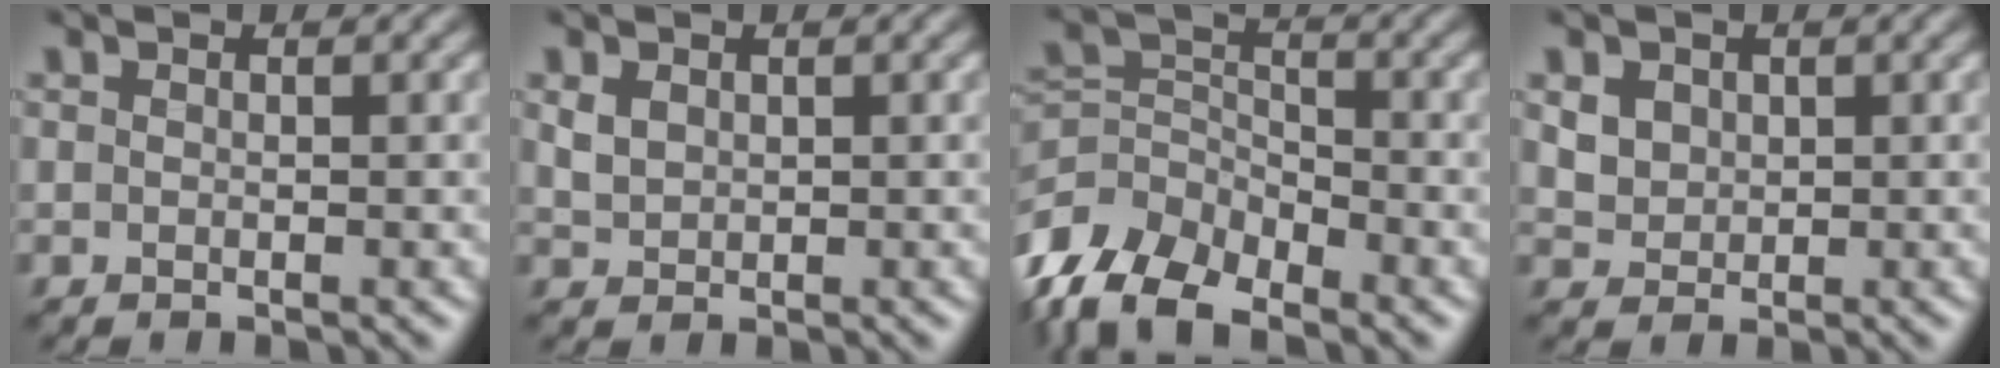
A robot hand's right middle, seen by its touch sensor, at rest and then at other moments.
{"total": 1.1, "force": [0.5, 0.9, 0.4], "torque": [-0.016, -0.004, 0.018]}
{"total": 9.1, "force": [-7.2, 4.1, 3.8], "torque": [-0.076, -0.010, -0.142]}
{"total": 1.8, "force": [0.9, 1.5, 0.4], "torque": [-0.019, -0.008, 0.019]}